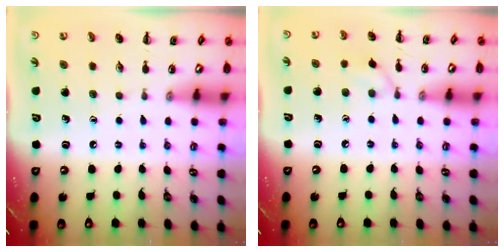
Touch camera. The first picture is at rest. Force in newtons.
{"total": 5.6, "press": 5.4, "slide": 1.6}